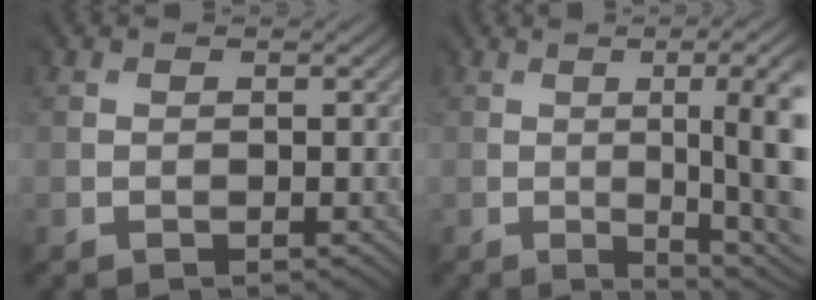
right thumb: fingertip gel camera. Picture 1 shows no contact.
{"total": 10.9, "force": [-0.8, 2.5, 10.6], "torque": [-0.109, 0.016, -0.004]}